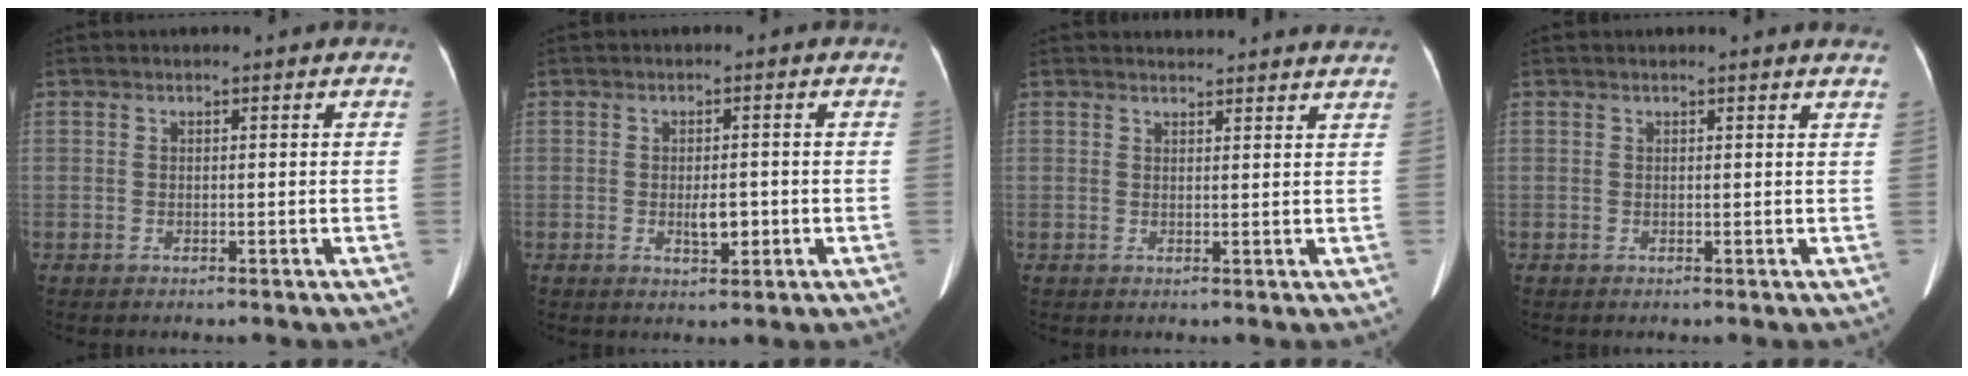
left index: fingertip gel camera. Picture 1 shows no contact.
{"total": 3.0, "force": [-0.7, 1.2, 2.7], "torque": [-0.048, -0.001, -0.006]}
{"total": 7.3, "force": [7.3, 0.1, 1.0], "torque": [-0.008, 0.003, 0.069]}
{"total": 2.0, "force": [1.9, -0.3, 0.5], "torque": [-0.015, -0.007, 0.010]}